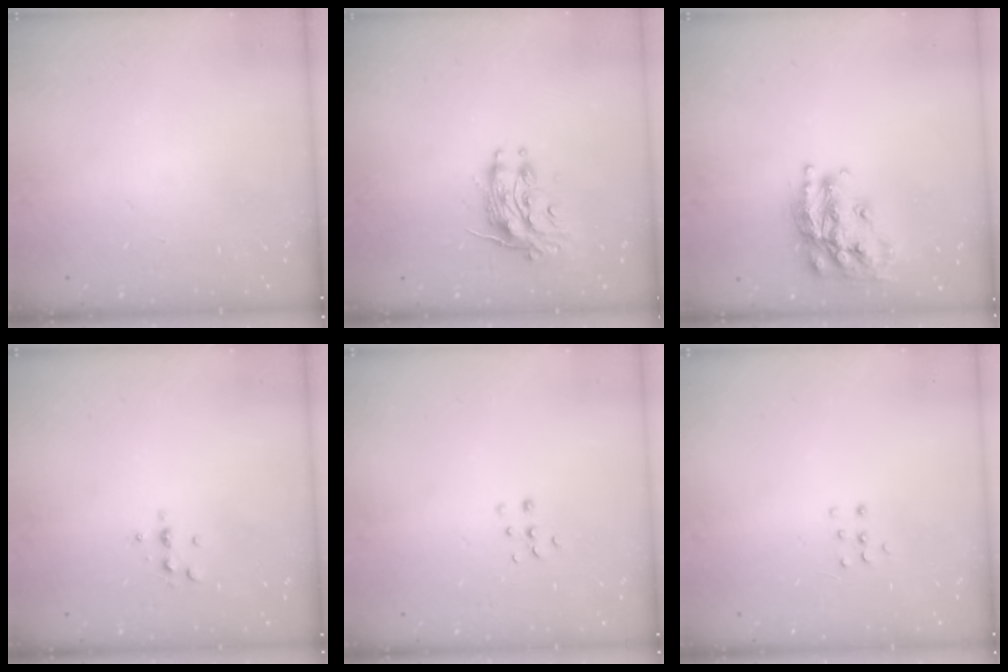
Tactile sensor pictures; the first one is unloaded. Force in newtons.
{"total": 10.9, "press": 10.9, "slide": 0.5}
{"total": 18.2, "press": 18.1, "slide": 1.1}
{"total": 3.1, "press": 3.1, "slide": 0.5}
{"total": 4.4, "press": 4.4, "slide": 0.3}
{"total": 3.8, "press": 3.8, "slide": 0.4}